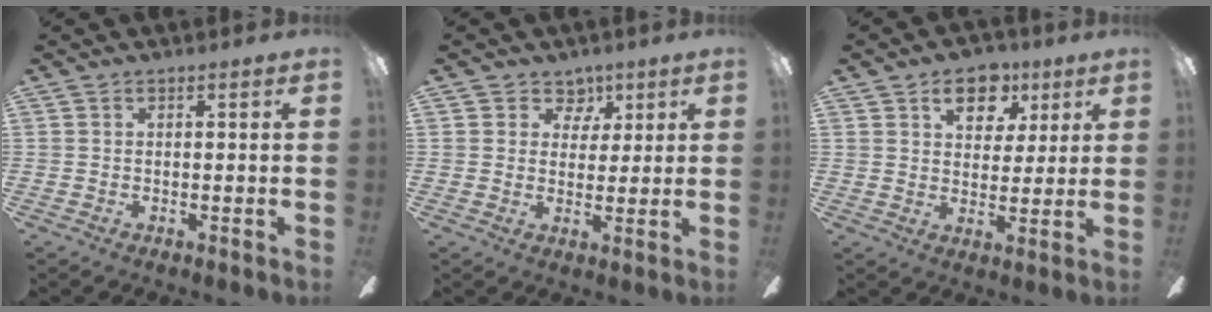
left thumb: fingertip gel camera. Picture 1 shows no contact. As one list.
[{"total": 5.7, "force": [3.1, 4.7, 1.0], "torque": [-0.007, -0.012, 0.053]}, {"total": 9.6, "force": [5.1, 6.3, 5.2], "torque": [-0.053, -0.012, 0.085]}]